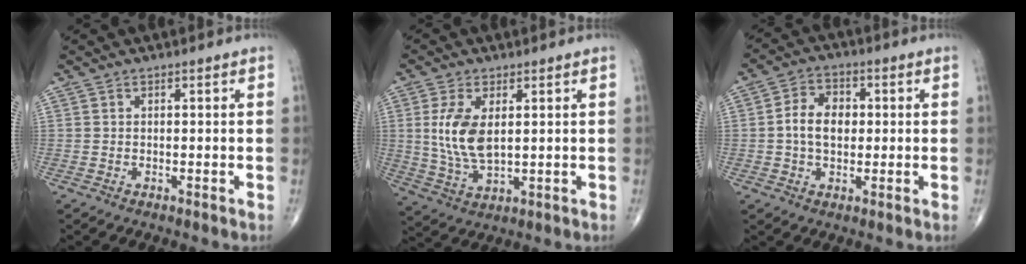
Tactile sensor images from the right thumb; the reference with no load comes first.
{"total": 9.6, "force": [1.7, 4.9, 8.1], "torque": [-0.164, -0.013, 0.044]}
{"total": 7.6, "force": [0.2, 5.4, 5.4], "torque": [-0.081, 0.016, -0.001]}